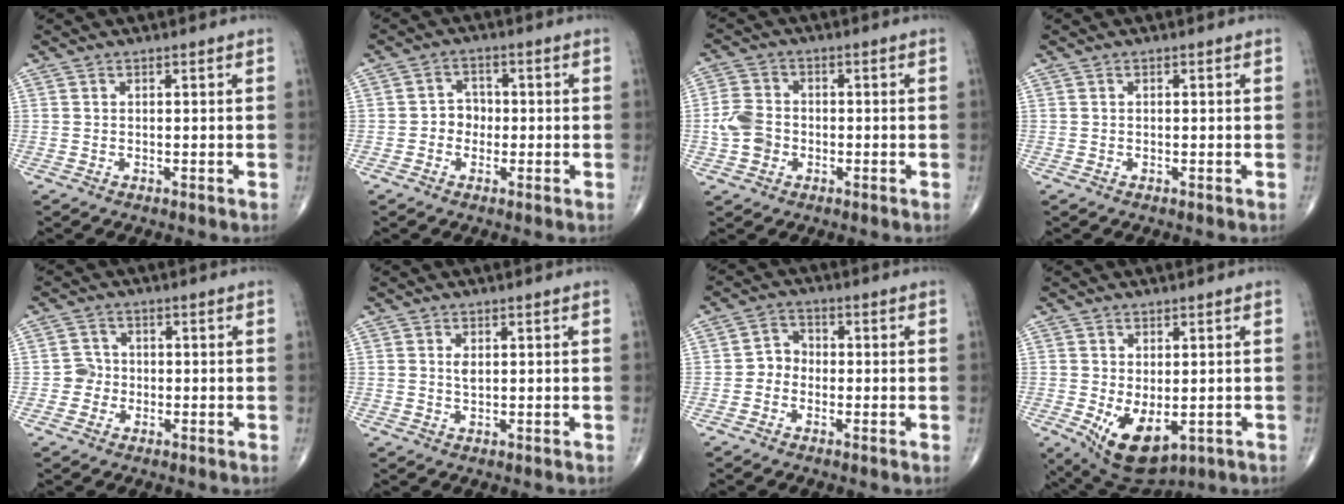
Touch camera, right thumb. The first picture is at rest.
{"total": 3.6, "force": [-0.7, 3.2, 1.6], "torque": [0.001, 0.013, -0.021]}
{"total": 6.1, "force": [-1.4, 4.9, 3.3], "torque": [-0.057, 0.014, -0.032]}
{"total": 0.0}
{"total": 2.9, "force": [-0.8, 2.8, 0.4], "torque": [0.013, 0.010, -0.022]}
{"total": 1.4, "force": [0.4, 0.7, 1.2], "torque": [-0.018, -0.004, 0.008]}
{"total": 3.6, "force": [-1.1, 3.1, 1.6], "torque": [-0.006, 0.015, -0.032]}
{"total": 9.5, "force": [-2.4, 5.2, 7.6], "torque": [-0.112, -0.012, -0.016]}